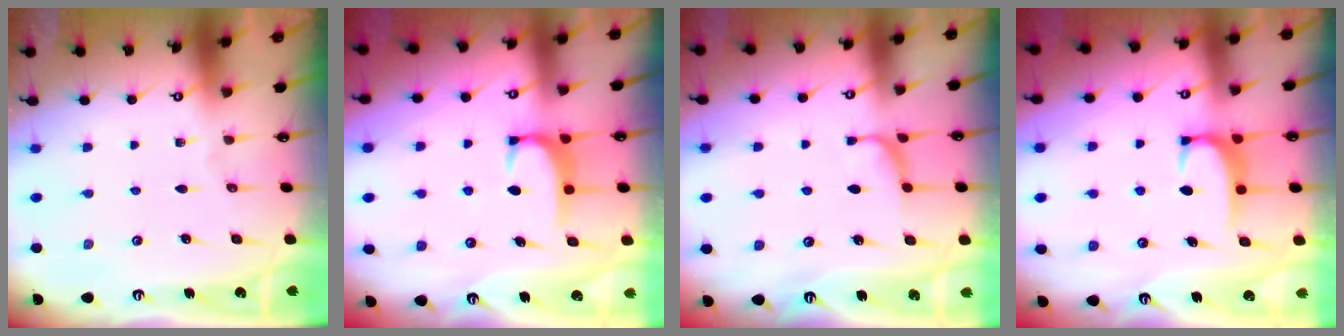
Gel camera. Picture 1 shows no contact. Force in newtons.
{"total": 1.8, "press": 1.8, "slide": 0.5}
{"total": 1.5, "press": 1.3, "slide": 0.6}
{"total": 1.9, "press": 1.8, "slide": 0.5}